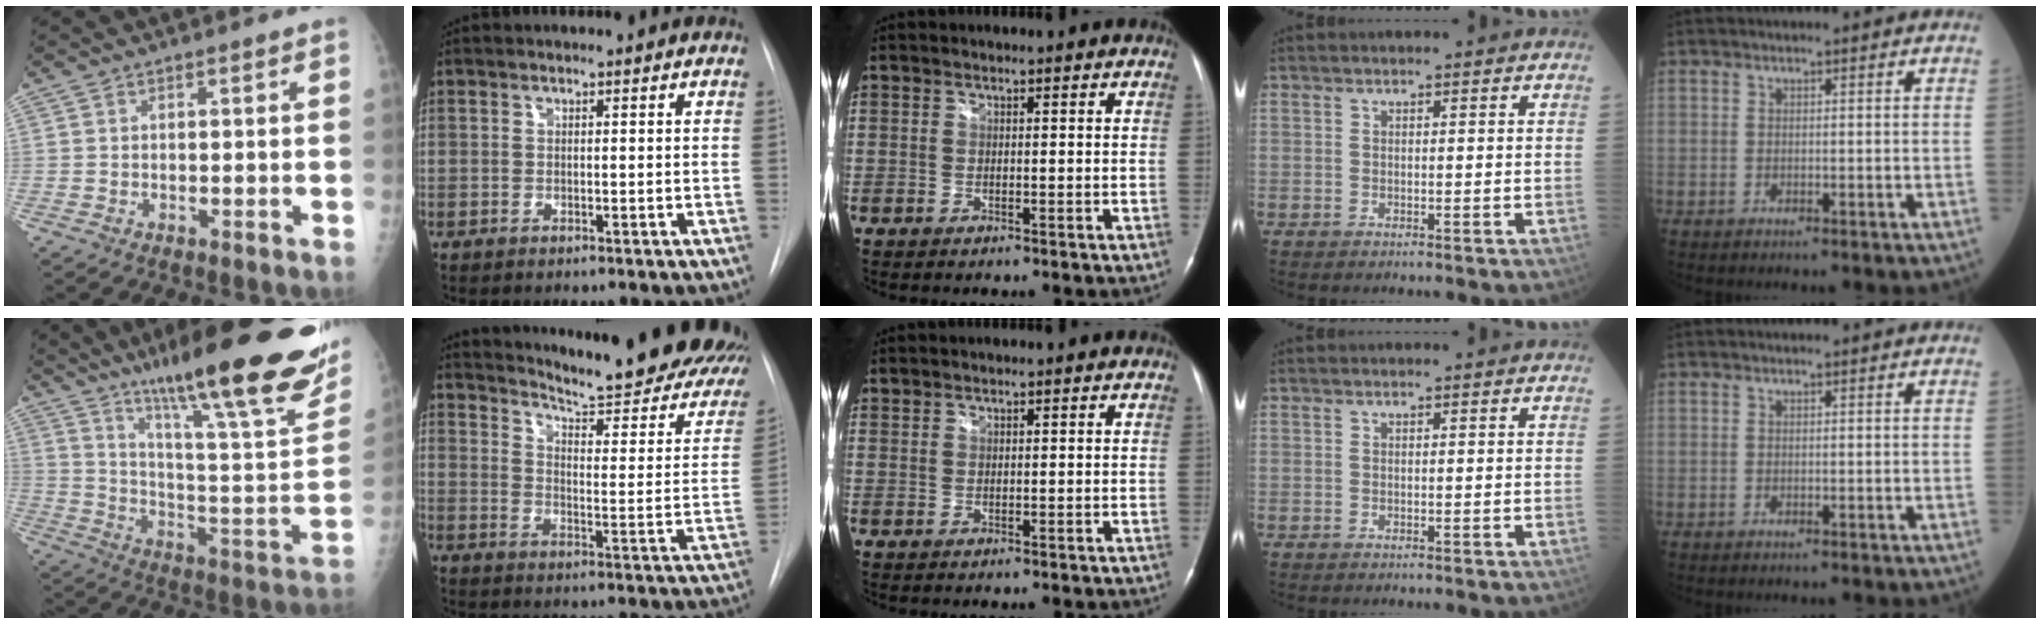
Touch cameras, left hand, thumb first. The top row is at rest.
{"thumb": {"total": 32.4, "force": [20.5, 5.8, 24.4], "torque": [-0.313, -0.062, 0.308]}, "index": {"total": 25.7, "force": [21.7, 3.7, 13.3], "torque": [-0.184, -0.092, 0.256]}, "middle": {"total": 0.7, "force": [0.7, 0.0, 0.0], "torque": [-0.008, 0.007, 0.018]}}